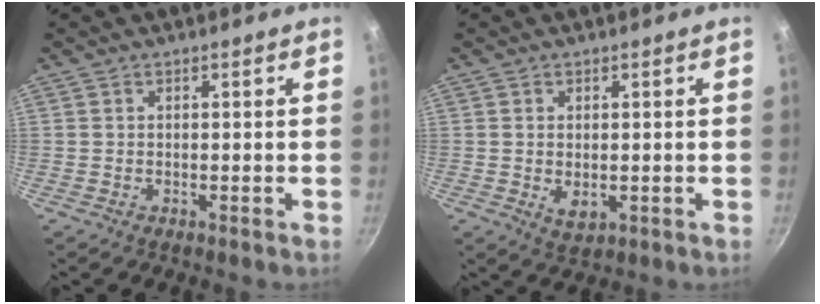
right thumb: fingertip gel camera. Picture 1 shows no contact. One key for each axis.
{"total": 3.5, "fx": -0.3, "fy": 2.2, "fz": 2.7, "tx": -0.045, "ty": -0.010, "tz": 0.001}